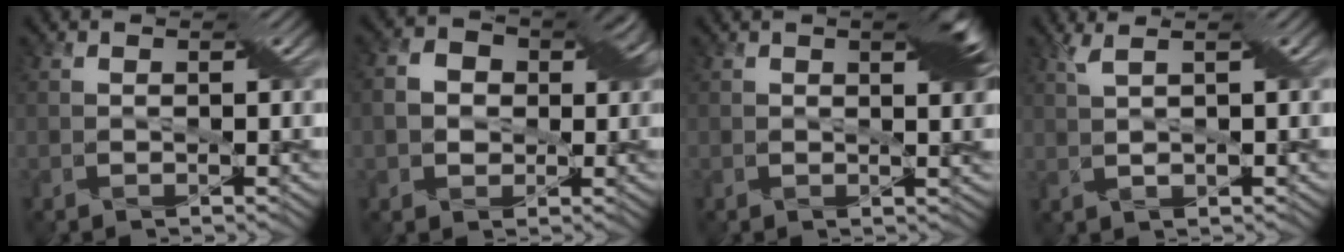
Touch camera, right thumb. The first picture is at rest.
{"total": 6.5, "force": [0.4, 5.3, 3.6], "torque": [-0.070, 0.006, -0.004]}
{"total": 3.7, "force": [1.4, 1.0, 3.3], "torque": [-0.047, 0.003, 0.021]}
{"total": 2.6, "force": [1.1, 0.3, 2.3], "torque": [-0.052, 0.009, 0.026]}